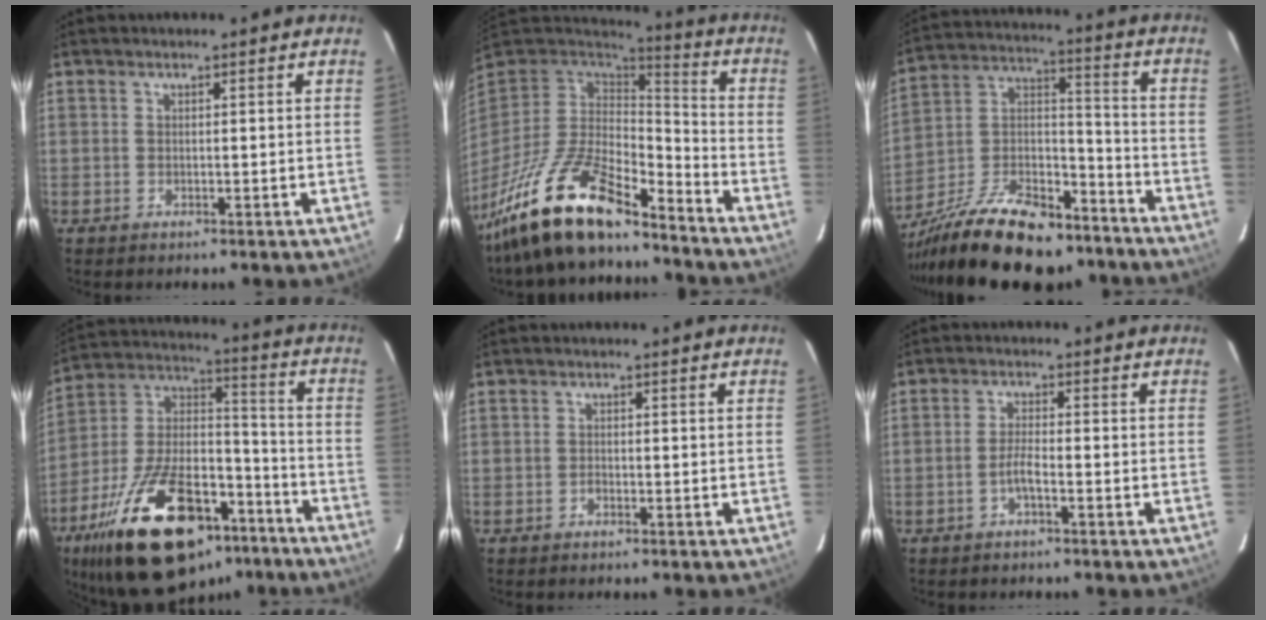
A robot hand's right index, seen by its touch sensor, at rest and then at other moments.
{"total": 20.6, "force": [-15.6, 6.2, 11.9], "torque": [-0.245, -0.032, -0.282]}
{"total": 24.0, "force": [-17.0, 10.9, 13.0], "torque": [-0.260, 0.018, -0.263]}
{"total": 29.8, "force": [-18.3, 14.1, 18.8], "torque": [-0.359, 0.011, -0.284]}
{"total": 0.8, "force": [-0.5, 0.5, 0.2], "torque": [-0.004, 0.003, -0.009]}
{"total": 2.5, "force": [-1.4, 0.2, 2.1], "torque": [-0.046, 0.004, -0.030]}